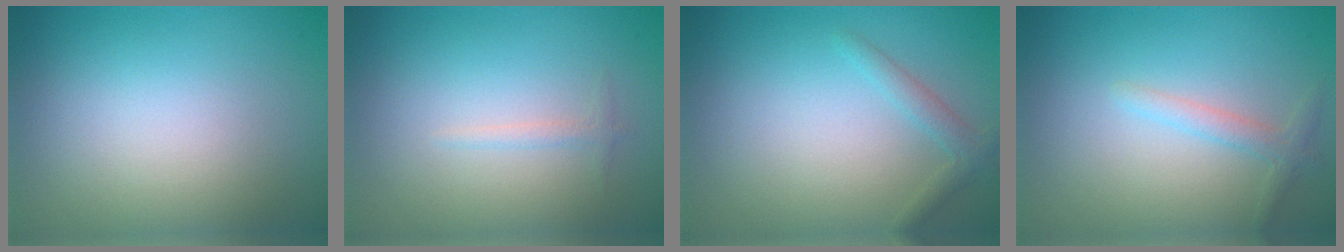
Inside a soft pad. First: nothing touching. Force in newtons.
{"total": 0.7, "press": 0.7, "slide": 0.0}
{"total": 1.6, "press": 1.6, "slide": 0.1}
{"total": 1.5, "press": 1.5, "slide": 0.1}